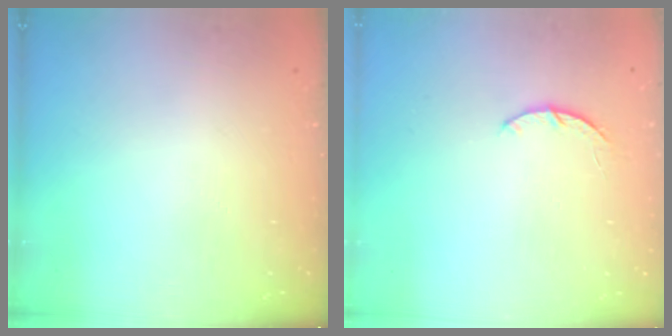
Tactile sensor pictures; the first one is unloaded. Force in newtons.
{"total": 2.9, "press": 2.8, "slide": 0.5}